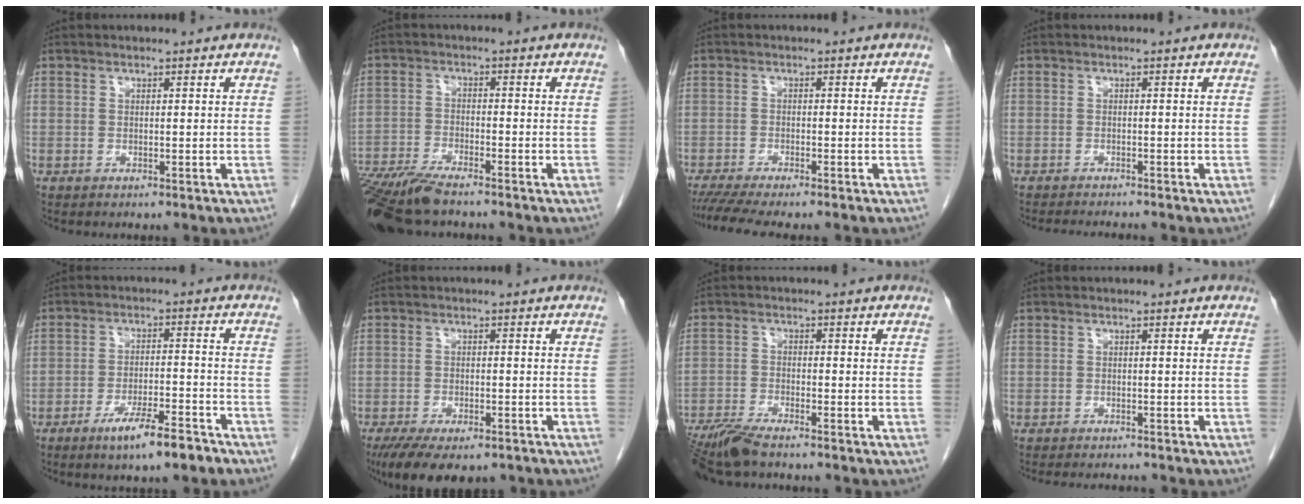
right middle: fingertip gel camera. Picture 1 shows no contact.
{"total": 10.6, "force": [-8.9, 1.3, 5.6], "torque": [-0.095, -0.027, -0.154]}
{"total": 7.2, "force": [-6.1, 0.0, 3.8], "torque": [-0.058, -0.017, -0.099]}
{"total": 3.9, "force": [-3.7, -0.2, 1.3], "torque": [-0.017, -0.014, -0.055]}
{"total": 7.6, "force": [-5.3, 0.9, 5.4], "torque": [-0.095, -0.009, -0.087]}
{"total": 11.3, "force": [-8.4, 4.2, 6.3], "torque": [-0.104, -0.013, -0.122]}
{"total": 7.2, "force": [-6.2, 0.6, 3.6], "torque": [-0.066, -0.021, -0.114]}
{"total": 4.5, "force": [-4.3, 0.5, 1.4], "torque": [-0.015, -0.010, -0.060]}